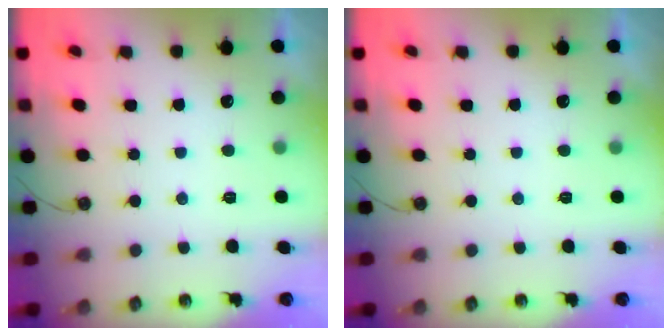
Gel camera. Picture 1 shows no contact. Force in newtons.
{"total": 0.0}